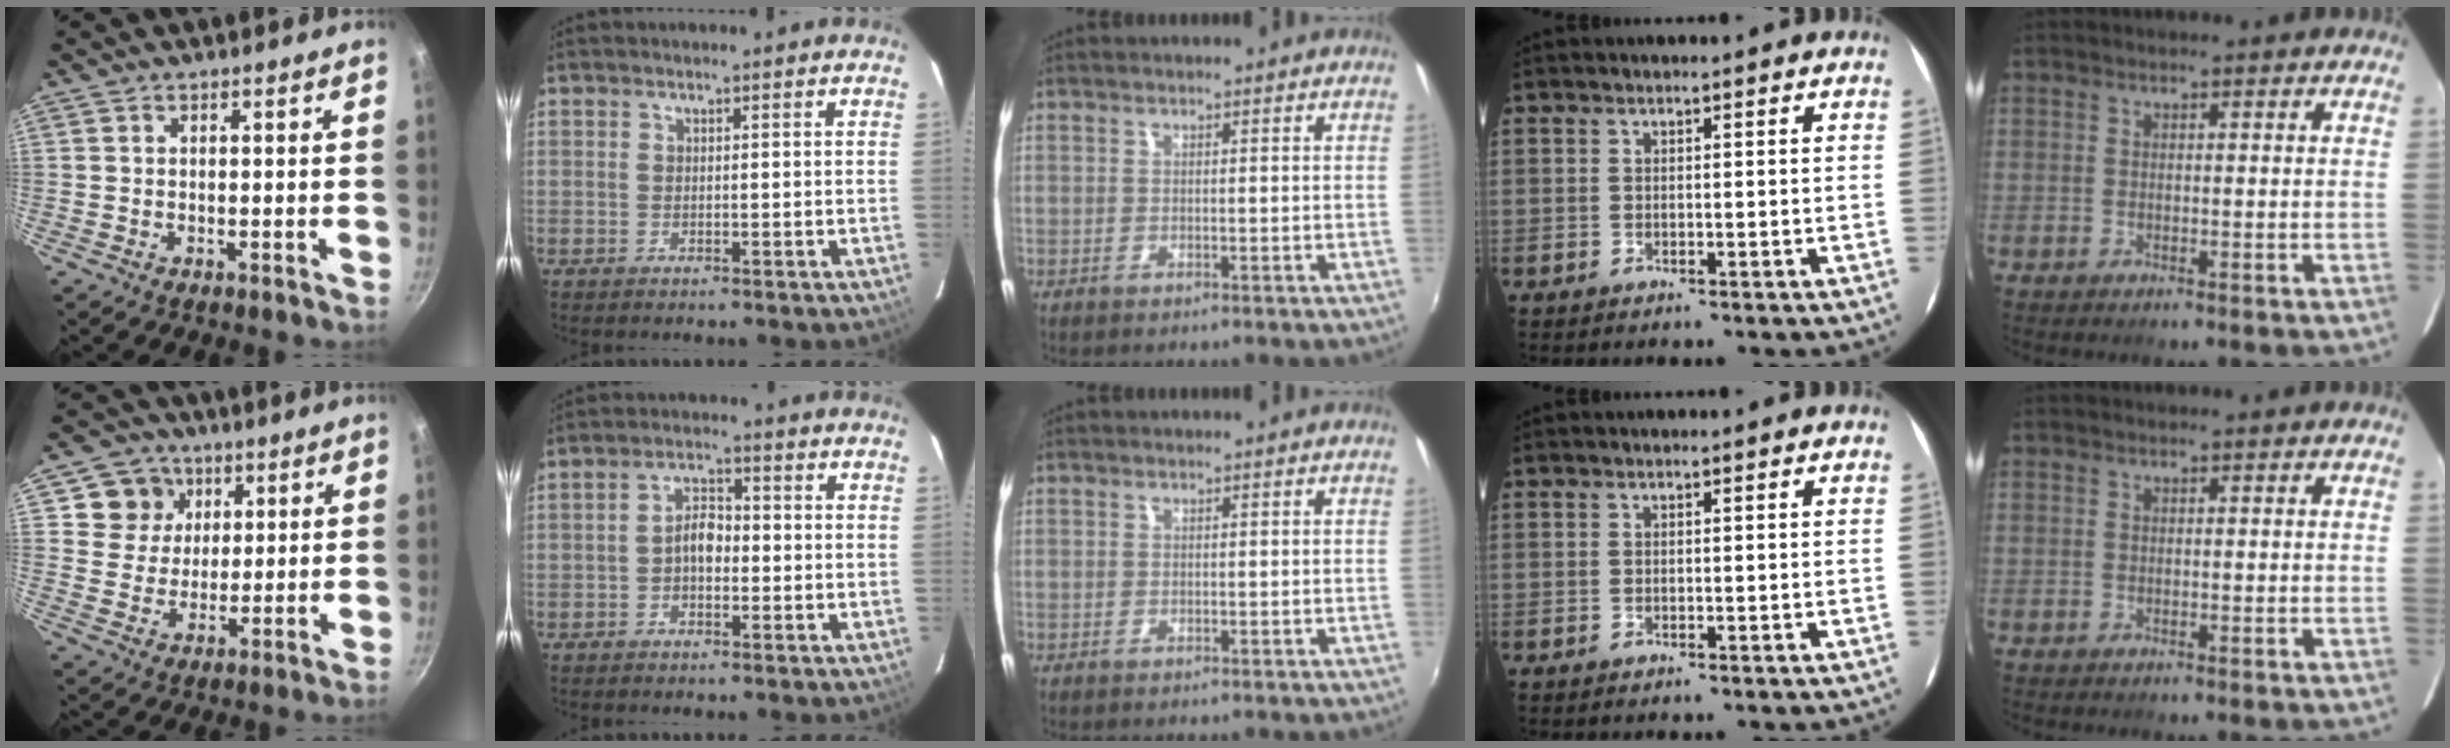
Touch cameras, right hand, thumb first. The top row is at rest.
{"thumb": {"total": 8.4, "force": [3.3, 7.5, 1.9], "torque": [0.006, -0.008, 0.050]}, "index": {"total": 3.9, "force": [-1.0, 2.3, 3.0], "torque": [-0.052, 0.013, -0.016]}}